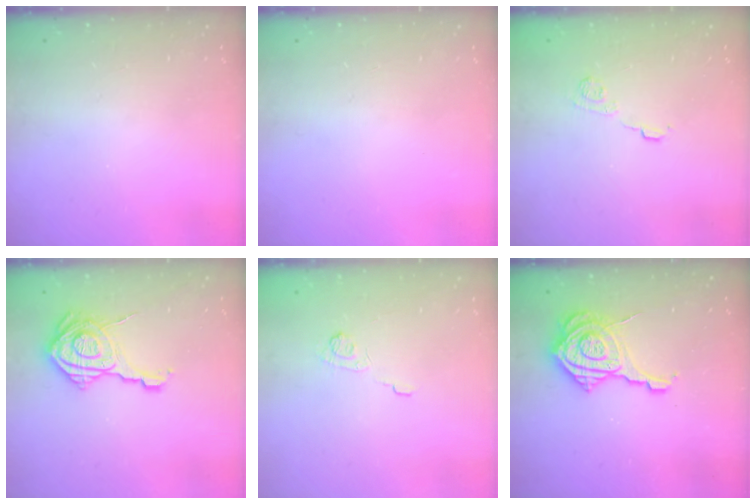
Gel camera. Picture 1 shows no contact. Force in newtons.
{"total": 0.0}
{"total": 7.6, "press": 7.5, "slide": 1.0}
{"total": 17.5, "press": 17.5, "slide": 0.7}
{"total": 2.5, "press": 2.1, "slide": 1.4}
{"total": 13.9, "press": 13.8, "slide": 1.7}